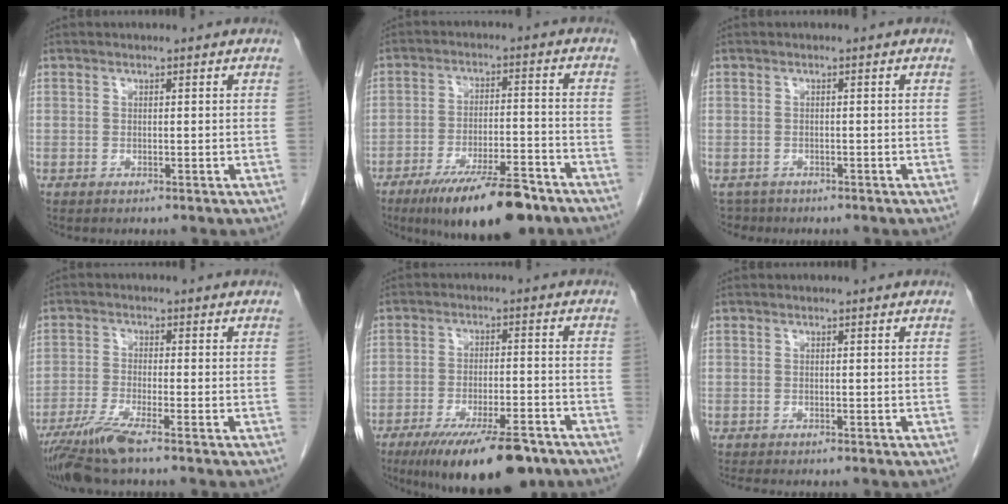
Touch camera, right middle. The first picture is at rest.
{"total": 14.4, "force": [-10.4, 3.1, 9.4], "torque": [-0.136, -0.012, -0.169]}
{"total": 2.7, "force": [-2.2, 1.5, -0.2], "torque": [-0.001, 0.000, -0.037]}
{"total": 6.7, "force": [-5.0, -0.4, 4.4], "torque": [-0.086, -0.024, -0.098]}
{"total": 15.4, "force": [-11.2, 3.5, 9.9], "torque": [-0.134, -0.017, -0.175]}
{"total": 3.2, "force": [-2.8, 0.6, 1.5], "torque": [-0.021, -0.008, -0.040]}